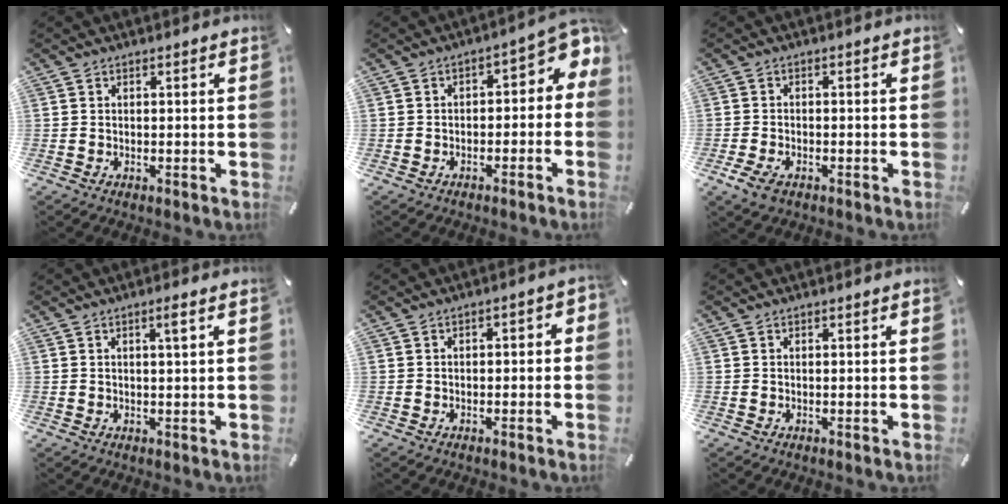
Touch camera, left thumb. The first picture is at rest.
{"total": 5.6, "force": [0.8, 3.6, 4.2], "torque": [-0.049, -0.012, 0.007]}
{"total": 3.5, "force": [-2.0, 2.1, 2.0], "torque": [-0.052, 0.003, -0.040]}
{"total": 2.5, "force": [1.0, 0.1, 2.3], "torque": [-0.046, 0.000, 0.015]}
{"total": 2.1, "force": [-1.3, 1.1, 1.2], "torque": [-0.019, 0.010, -0.025]}
{"total": 0.0}